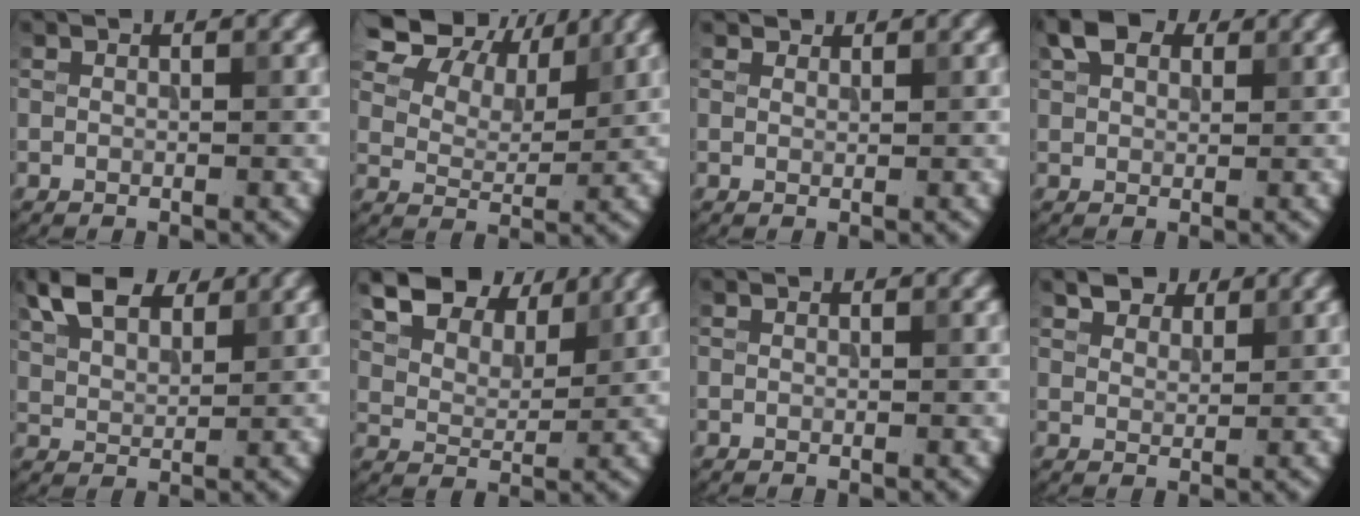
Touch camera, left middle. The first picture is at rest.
{"total": 8.4, "force": [6.2, 4.2, 3.8], "torque": [-0.083, 0.002, 0.111]}
{"total": 1.3, "force": [1.2, 0.4, 0.2], "torque": [-0.005, -0.003, 0.015]}
{"total": 4.0, "force": [2.1, 2.5, 2.3], "torque": [-0.047, 0.009, 0.035]}
{"total": 6.2, "force": [4.1, 3.0, 3.6], "torque": [-0.082, 0.015, 0.077]}
{"total": 9.1, "force": [6.9, 4.3, 4.1], "torque": [-0.094, 0.005, 0.116]}
{"total": 0.0}
{"total": 2.8, "force": [2.3, 1.3, 0.8], "torque": [-0.022, -0.005, 0.049]}